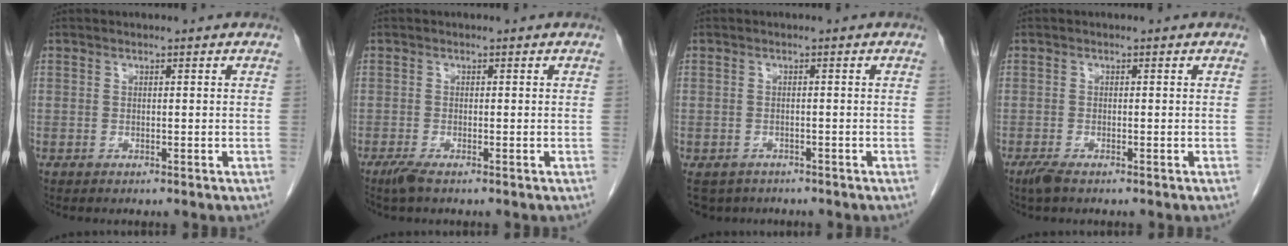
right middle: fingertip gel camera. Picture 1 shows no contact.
{"total": 1.9, "force": [-1.3, 0.2, 1.3], "torque": [-0.035, -0.007, -0.028]}
{"total": 5.5, "force": [-4.3, 3.3, 1.3], "torque": [-0.021, -0.002, -0.061]}
{"total": 1.9, "force": [-1.3, 0.4, 1.2], "torque": [-0.033, -0.006, -0.026]}